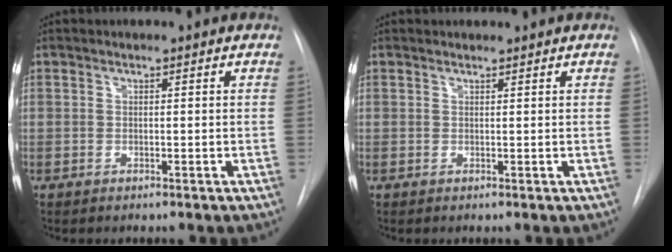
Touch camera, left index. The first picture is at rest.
{"total": 0.8, "force": [0.8, 0.1, -0.1], "torque": [-0.005, 0.005, 0.013]}